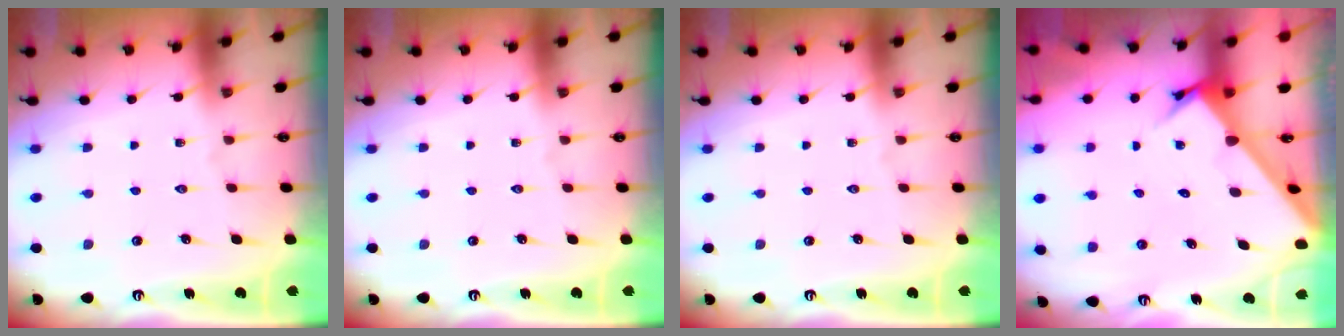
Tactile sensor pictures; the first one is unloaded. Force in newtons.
{"total": 0.0}
{"total": 0.0}
{"total": 2.9, "press": 2.9, "slide": 0.2}